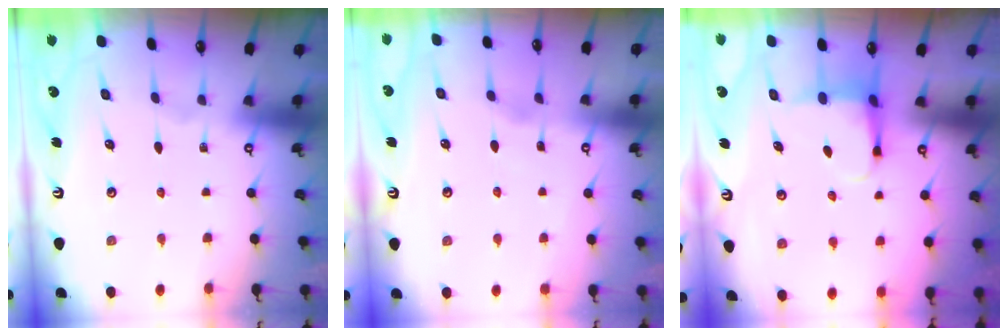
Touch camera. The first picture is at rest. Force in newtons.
{"total": 2.9, "press": 2.9, "slide": 0.4}
{"total": 4.6, "press": 4.5, "slide": 0.5}